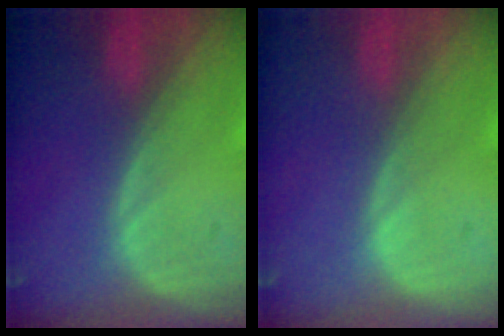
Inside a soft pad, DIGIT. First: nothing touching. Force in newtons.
{"total": 0.0}